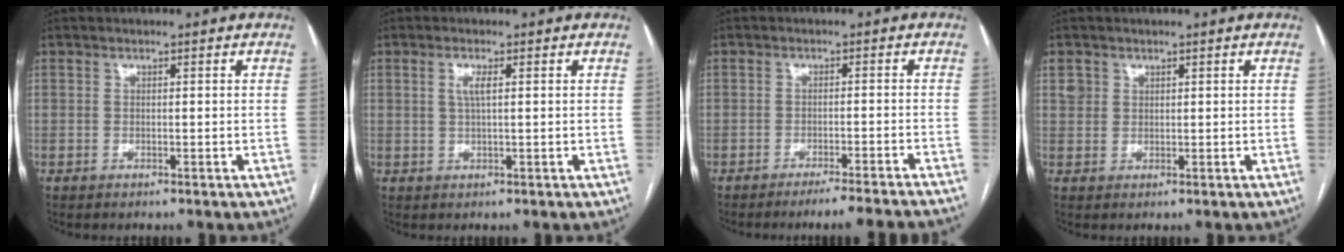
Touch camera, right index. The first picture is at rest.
{"total": 2.2, "force": [0.6, 0.2, 2.1], "torque": [-0.046, 0.000, 0.010]}
{"total": 11.2, "force": [-10.3, -1.4, 4.0], "torque": [-0.021, -0.024, -0.133]}
{"total": 2.0, "force": [1.1, 1.6, 0.2], "torque": [-0.002, 0.008, 0.020]}